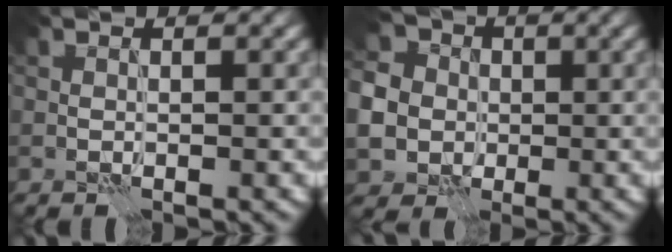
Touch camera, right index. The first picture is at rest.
{"total": 8.7, "force": [-0.4, 8.0, 3.3], "torque": [-0.084, -0.001, -0.040]}